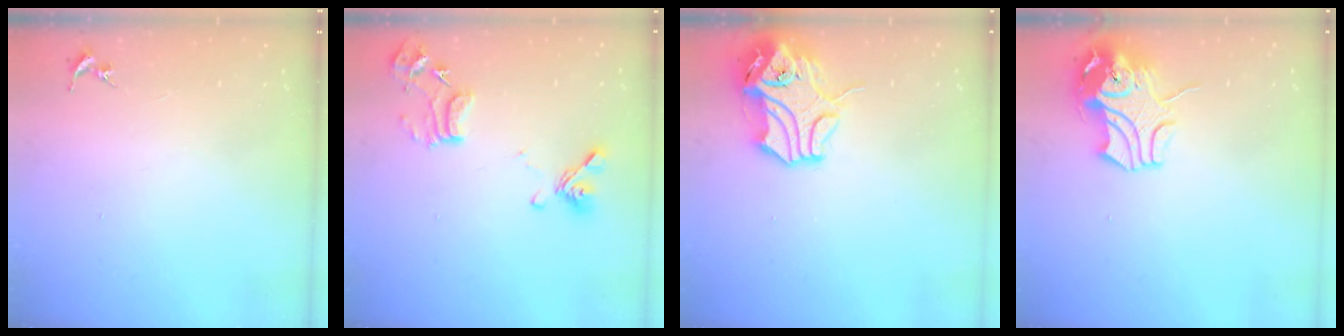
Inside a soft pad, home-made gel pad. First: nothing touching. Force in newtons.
{"total": 14.0, "press": 13.9, "slide": 1.5}
{"total": 12.0, "press": 11.9, "slide": 1.6}
{"total": 11.2, "press": 11.0, "slide": 1.9}